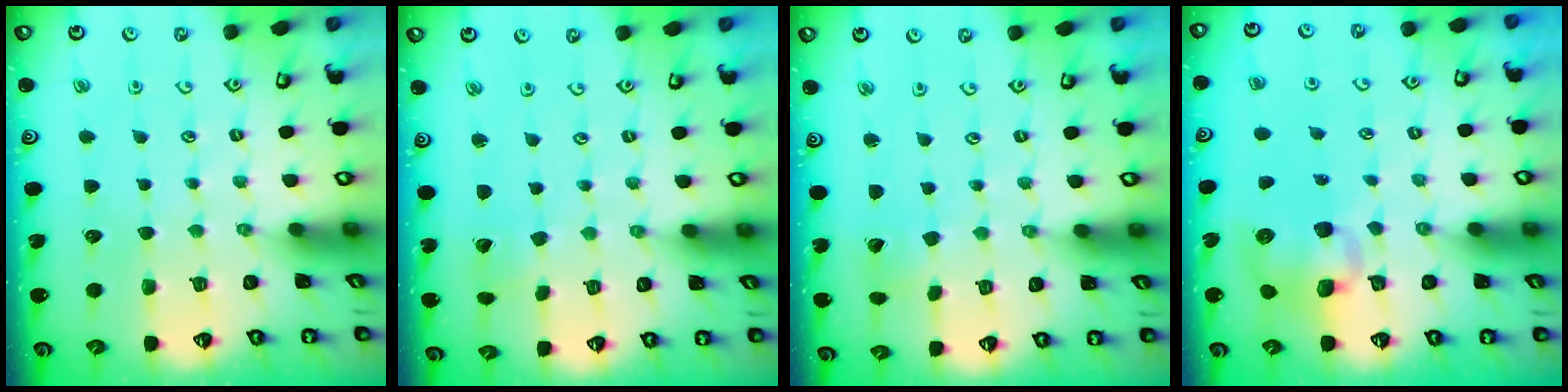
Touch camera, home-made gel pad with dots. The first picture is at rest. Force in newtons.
{"total": 2.0, "press": 2.0, "slide": 0.2}
{"total": 2.1, "press": 2.1, "slide": 0.3}
{"total": 8.7, "press": 8.6, "slide": 1.4}